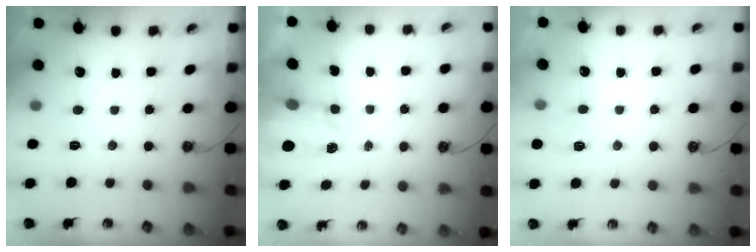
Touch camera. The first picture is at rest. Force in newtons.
{"total": 4.0, "press": 3.9, "slide": 0.6}
{"total": 3.3, "press": 3.2, "slide": 0.6}